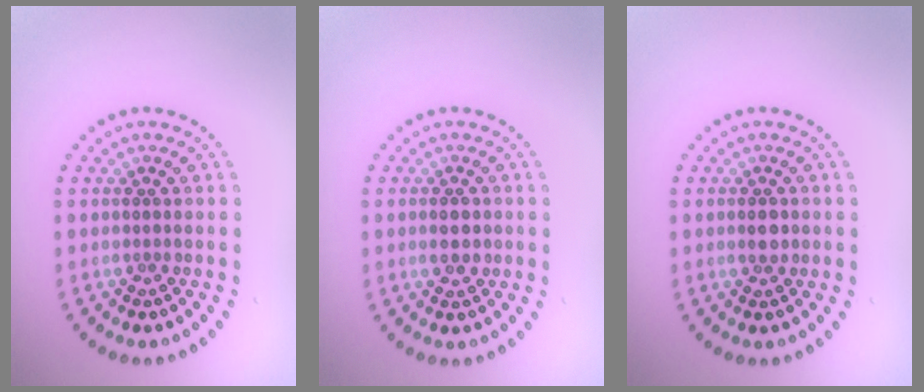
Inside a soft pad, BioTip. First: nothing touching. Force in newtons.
{"total": 2.2, "press": 2.2, "slide": 0.2}
{"total": 1.1, "press": 1.1, "slide": 0.2}